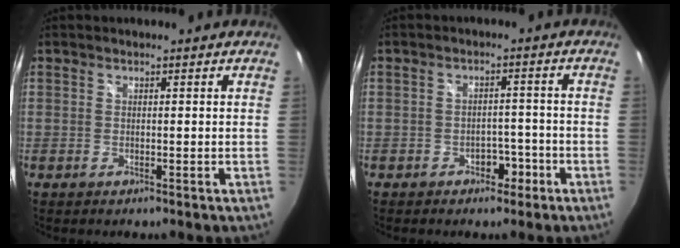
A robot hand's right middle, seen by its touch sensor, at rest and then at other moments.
{"total": 3.5, "force": [-2.3, 2.3, 1.2], "torque": [-0.024, 0.010, -0.027]}